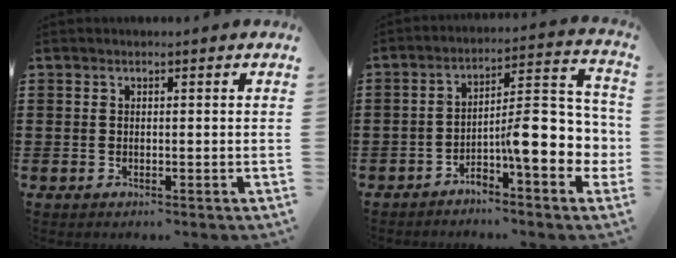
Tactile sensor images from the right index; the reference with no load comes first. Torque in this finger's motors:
{"motor_torque": [1.52, -0.62, 0.58, 0.15]}